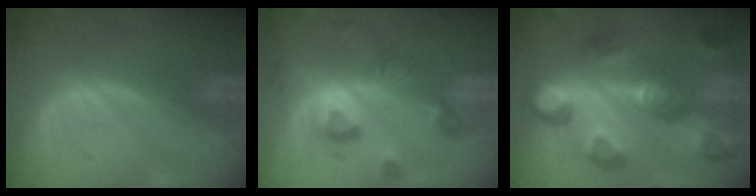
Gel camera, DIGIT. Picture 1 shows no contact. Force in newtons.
{"total": 7.8, "press": 7.5, "slide": 2.0}
{"total": 11.1, "press": 10.1, "slide": 4.6}